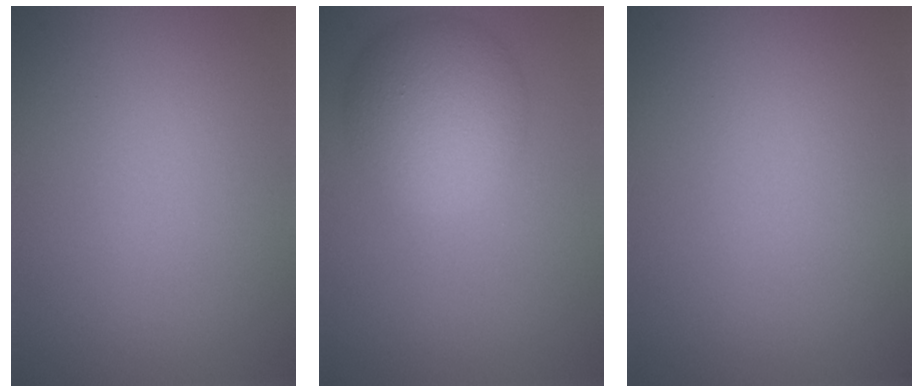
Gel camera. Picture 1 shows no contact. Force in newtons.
{"total": 6.2, "press": 6.2, "slide": 0.1}
{"total": 0.0}